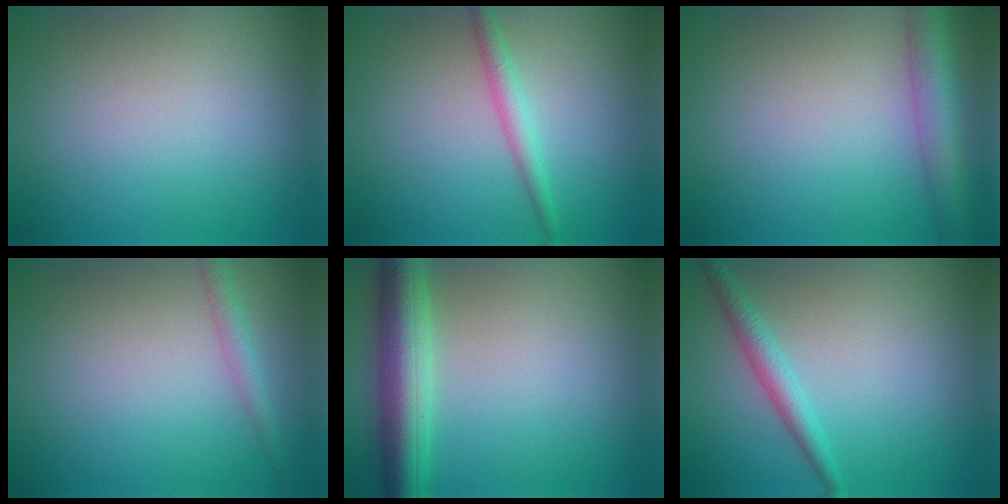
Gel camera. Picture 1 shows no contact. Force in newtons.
{"total": 2.1, "press": 2.1, "slide": 0.1}
{"total": 4.9, "press": 4.9, "slide": 0.2}
{"total": 1.8, "press": 1.8, "slide": 0.1}
{"total": 6.3, "press": 6.3, "slide": 0.3}
{"total": 2.3, "press": 2.3, "slide": 0.1}